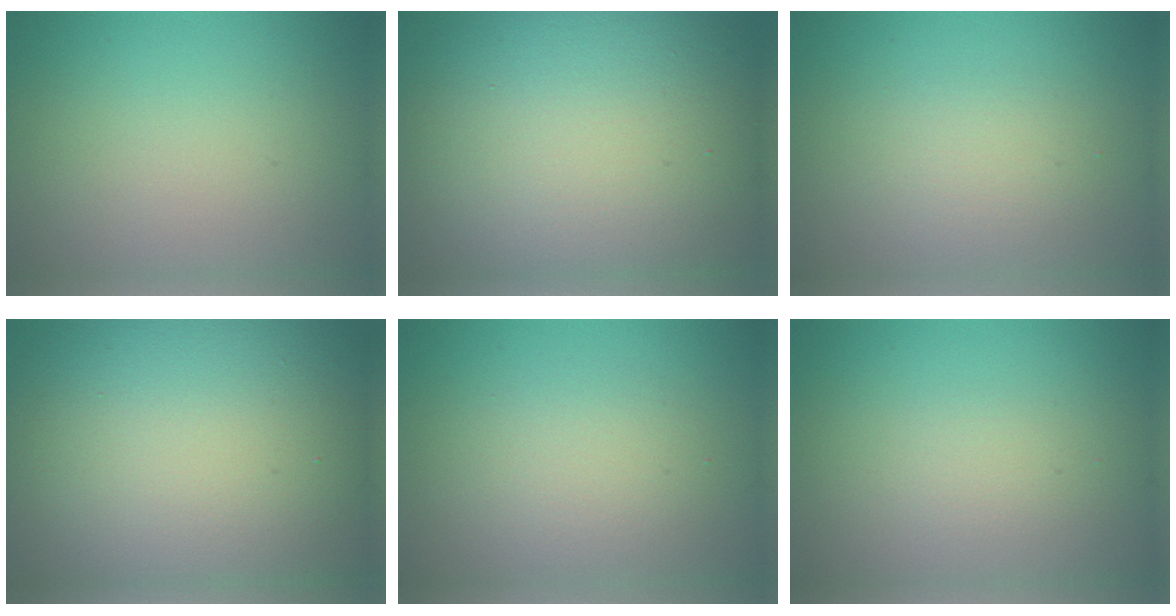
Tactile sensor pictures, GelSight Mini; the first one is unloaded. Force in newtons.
{"total": 17.0, "press": 17.0, "slide": 1.0}
{"total": 1.9, "press": 1.9, "slide": 0.0}
{"total": 20.2, "press": 20.2, "slide": 1.1}
{"total": 2.6, "press": 2.6, "slide": 0.2}
{"total": 1.1, "press": 1.1, "slide": 0.1}